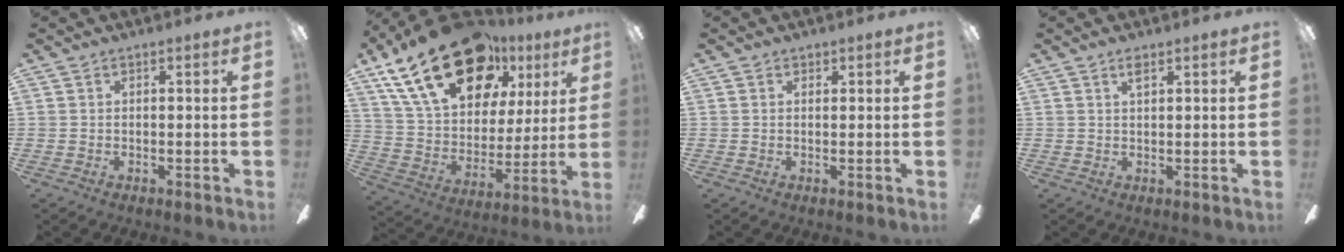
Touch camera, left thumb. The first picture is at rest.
{"total": 26.9, "force": [16.0, 14.7, 15.9], "torque": [-0.278, -0.082, 0.290]}
{"total": 0.8, "force": [0.6, 0.6, 0.1], "torque": [-0.003, 0.003, 0.011]}
{"total": 1.9, "force": [1.3, 0.5, 1.3], "torque": [-0.023, 0.000, 0.021]}